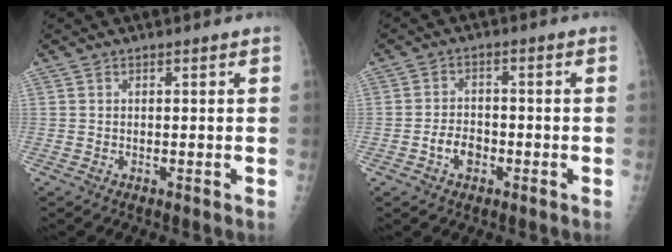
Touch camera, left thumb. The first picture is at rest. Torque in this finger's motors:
{"motor_torque": [0.02, 0.04, 0.01, -0.07, 0.01]}